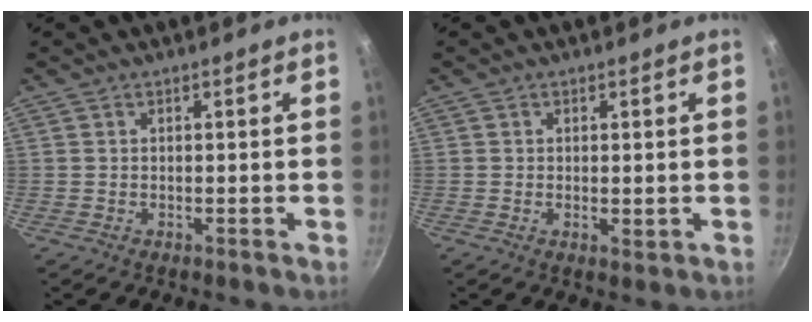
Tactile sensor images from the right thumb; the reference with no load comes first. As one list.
[{"total": 1.4, "force": [0.1, 0.8, 1.2], "torque": [-0.019, -0.004, 0.001]}]